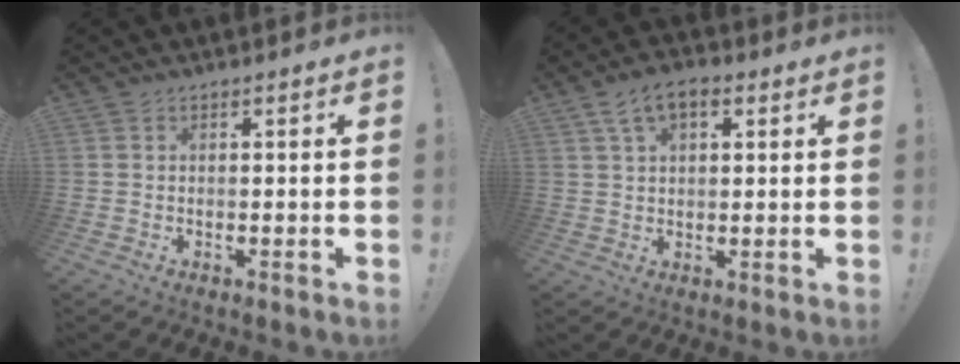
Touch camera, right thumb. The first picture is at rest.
{"total": 7.3, "force": [3.4, 3.9, 5.1], "torque": [-0.085, -0.001, 0.064]}